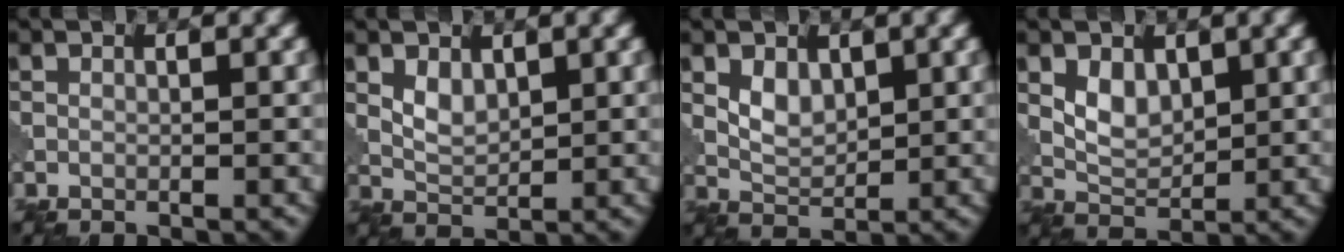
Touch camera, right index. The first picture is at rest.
{"total": 2.2, "force": [0.9, 1.3, 1.5], "torque": [-0.033, -0.004, 0.023]}
{"total": 2.6, "force": [0.9, 1.7, 1.7], "torque": [-0.036, -0.005, 0.022]}
{"total": 3.0, "force": [1.0, 1.9, 2.0], "torque": [-0.041, -0.006, 0.024]}